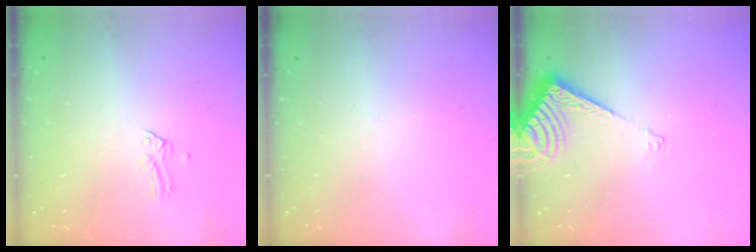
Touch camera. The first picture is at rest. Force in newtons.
{"total": 0.0}
{"total": 8.6, "press": 8.5, "slide": 1.0}